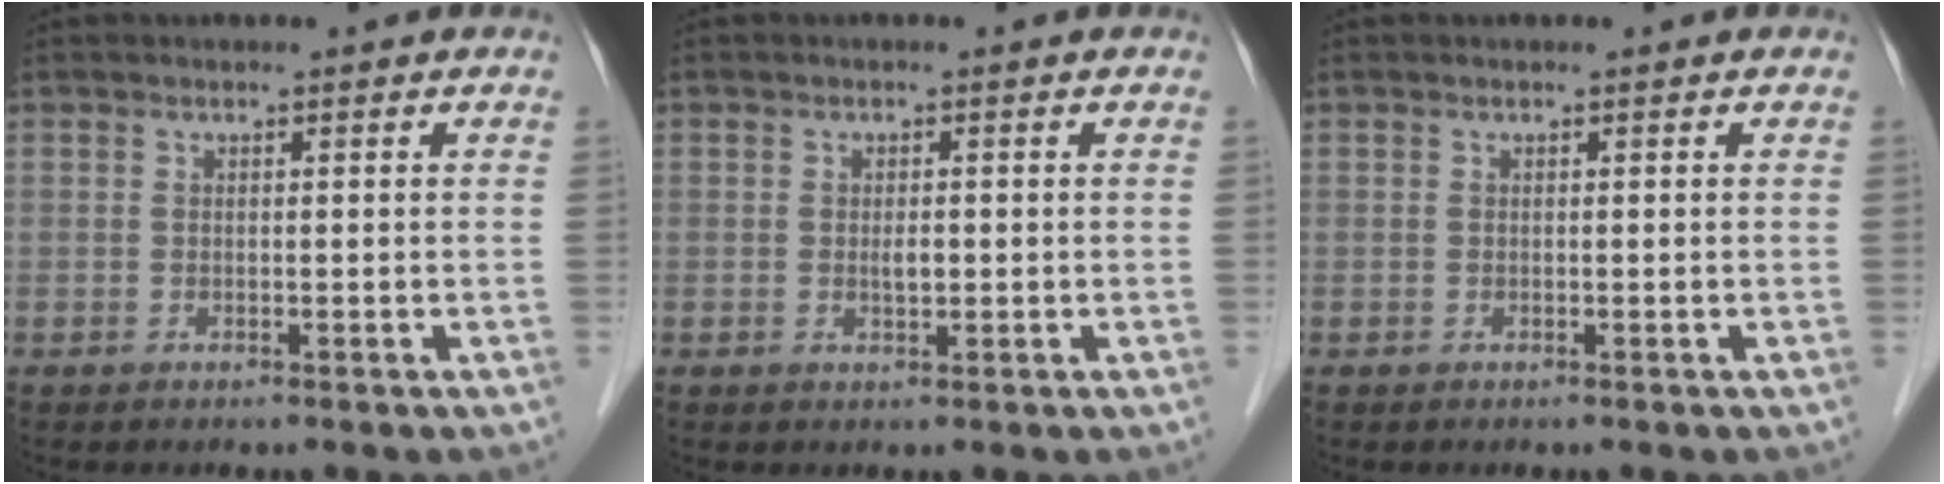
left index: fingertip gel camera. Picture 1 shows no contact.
{"total": 2.6, "force": [-2.2, 0.5, 1.2], "torque": [-0.019, -0.017, -0.041]}
{"total": 0.0}